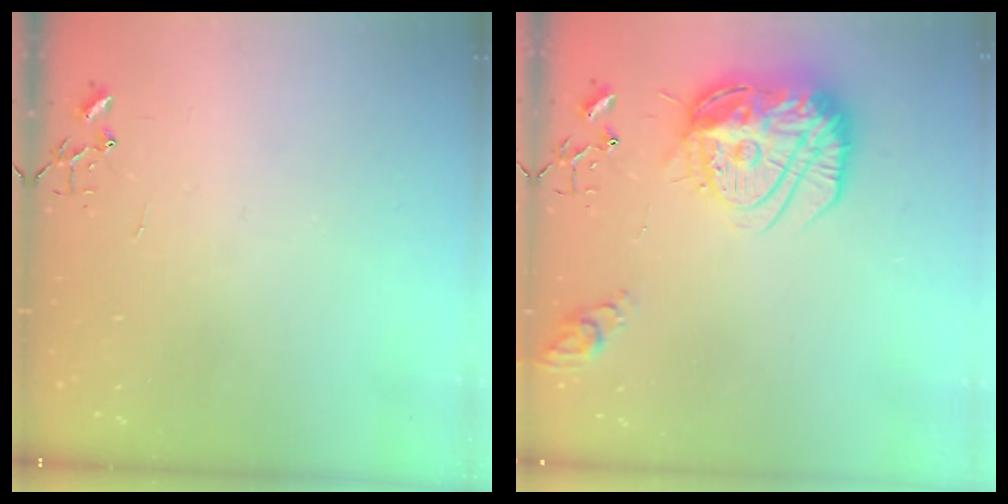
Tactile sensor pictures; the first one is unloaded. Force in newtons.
{"total": 19.4, "press": 19.3, "slide": 1.7}